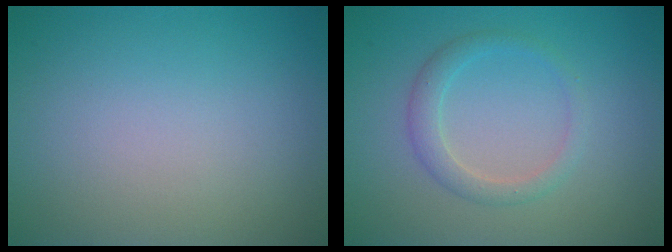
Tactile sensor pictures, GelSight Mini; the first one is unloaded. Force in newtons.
{"total": 2.0, "press": 2.0, "slide": 0.1}